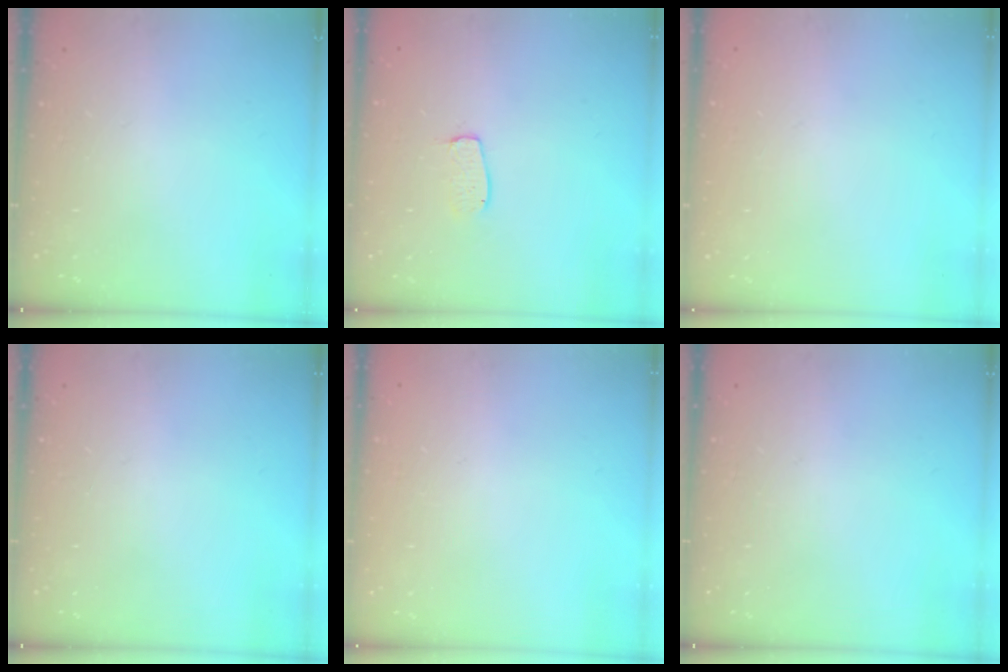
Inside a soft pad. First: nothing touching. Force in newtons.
{"total": 5.7, "press": 5.7, "slide": 0.4}
{"total": 0.0}
{"total": 0.0}
{"total": 0.0}
{"total": 0.0}